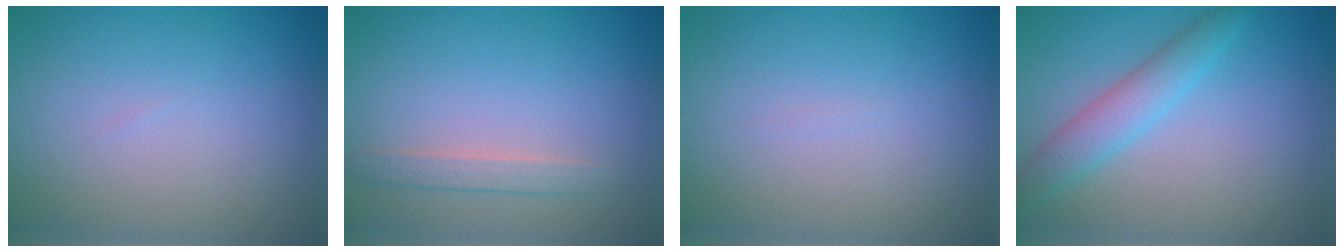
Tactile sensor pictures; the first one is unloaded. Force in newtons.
{"total": 1.5, "press": 1.5, "slide": 0.1}
{"total": 0.0}
{"total": 3.1, "press": 3.1, "slide": 0.1}